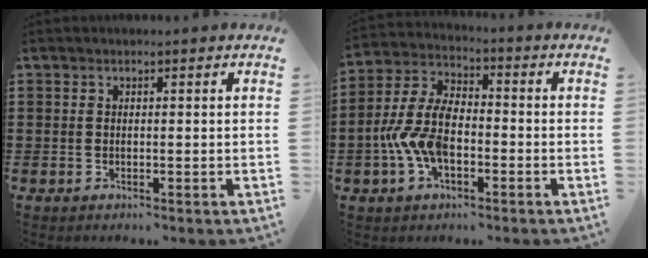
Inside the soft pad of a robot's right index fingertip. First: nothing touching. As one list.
[{"total": 8.9, "force": [-2.4, 4.9, 7.1], "torque": [-0.179, -0.004, -0.053]}]